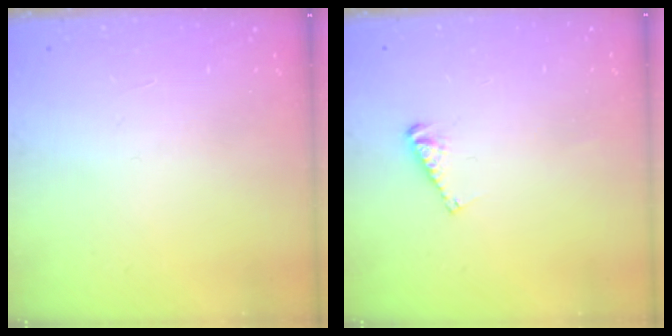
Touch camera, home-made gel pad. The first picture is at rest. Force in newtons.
{"total": 3.8, "press": 3.8, "slide": 0.6}